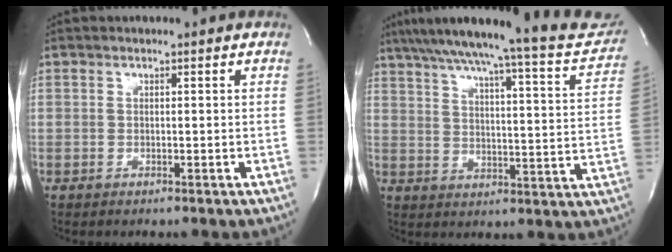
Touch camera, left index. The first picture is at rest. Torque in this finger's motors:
{"motor_torque": [0.47, -0.48, 0.50, 0.15]}